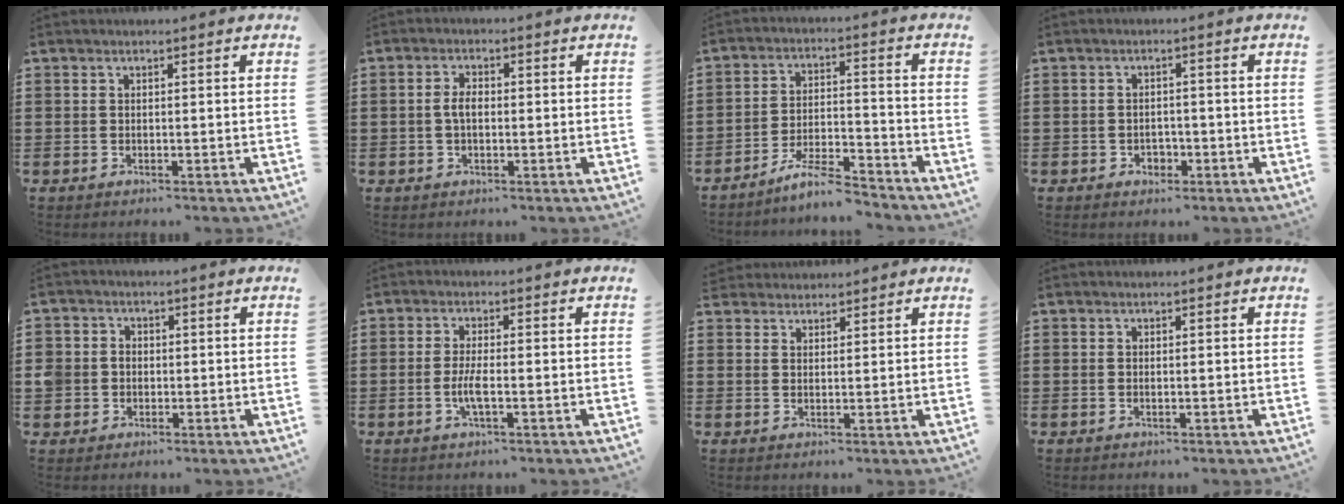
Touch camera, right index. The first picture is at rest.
{"total": 2.8, "force": [-0.2, 1.4, 2.4], "torque": [-0.054, 0.000, -0.006]}
{"total": 6.7, "force": [-6.1, 0.5, 2.9], "torque": [-0.060, 0.001, -0.116]}
{"total": 1.9, "force": [-0.8, 1.5, 0.7], "torque": [-0.017, 0.002, -0.020]}
{"total": 3.1, "force": [-0.3, 3.0, 0.8], "torque": [-0.034, 0.007, -0.012]}
{"total": 3.4, "force": [-1.0, 0.7, 3.2], "torque": [-0.070, -0.004, -0.022]}
{"total": 2.1, "force": [1.9, 0.6, -0.4], "torque": [0.002, 0.006, 0.040]}
{"total": 0.0}